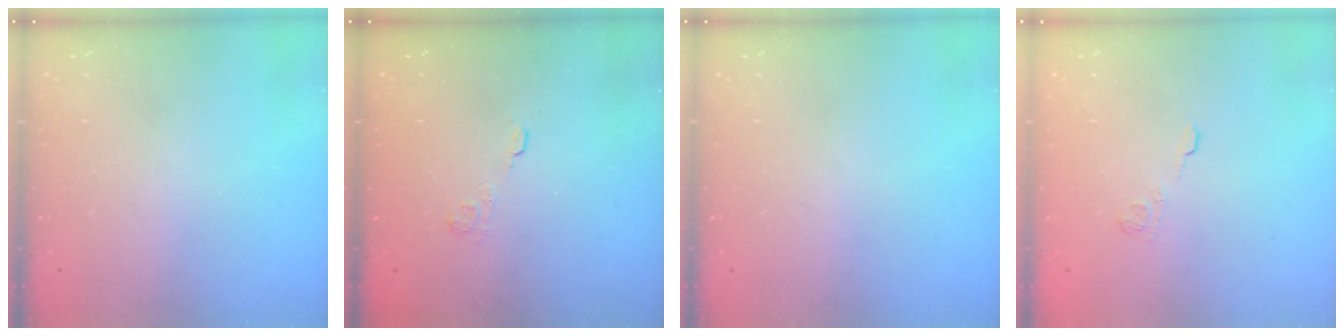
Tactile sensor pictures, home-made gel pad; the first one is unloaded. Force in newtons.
{"total": 2.9, "press": 2.5, "slide": 1.4}
{"total": 0.0}
{"total": 5.0, "press": 4.9, "slide": 1.3}